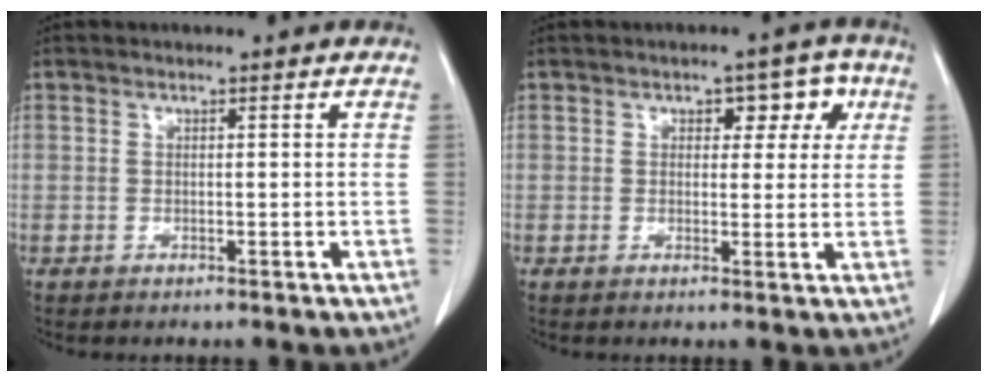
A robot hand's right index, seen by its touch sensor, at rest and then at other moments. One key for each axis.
{"total": 5.0, "fx": 1.8, "fy": 3.0, "fz": 3.6, "tx": -0.032, "ty": 0.021, "tz": 0.022}